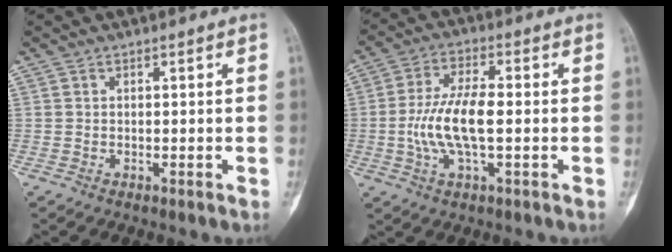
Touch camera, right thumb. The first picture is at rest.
{"total": 10.5, "force": [-1.0, 3.8, 9.7], "torque": [-0.210, 0.013, -0.020]}